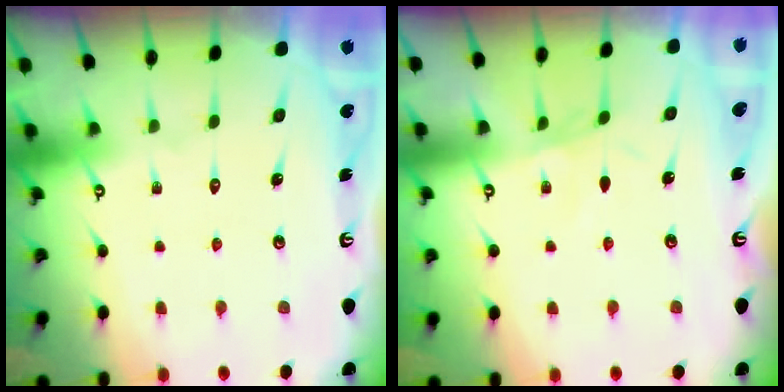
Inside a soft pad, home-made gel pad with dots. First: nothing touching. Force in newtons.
{"total": 2.1, "press": 2.1, "slide": 0.5}